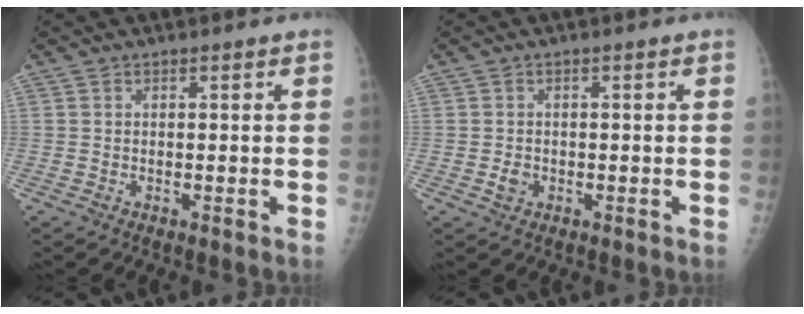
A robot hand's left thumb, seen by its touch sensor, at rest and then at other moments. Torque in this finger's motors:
{"motor_torque": [-0.34, 0.50, 0.26, -0.05, -0.02]}